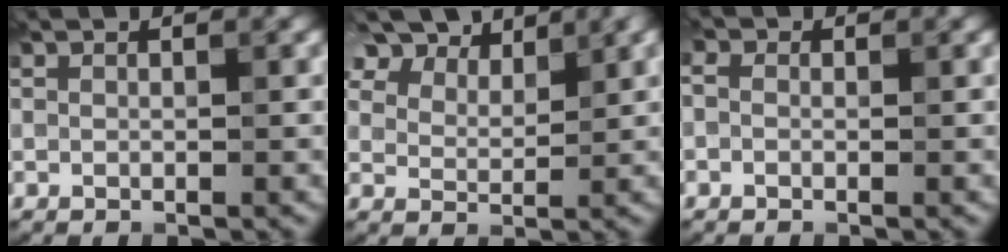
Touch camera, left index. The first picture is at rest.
{"total": 10.8, "force": [8.5, 4.6, 4.7], "torque": [-0.115, 0.009, 0.149]}
{"total": 1.9, "force": [0.2, 1.4, 1.1], "torque": [-0.021, 0.004, -0.015]}